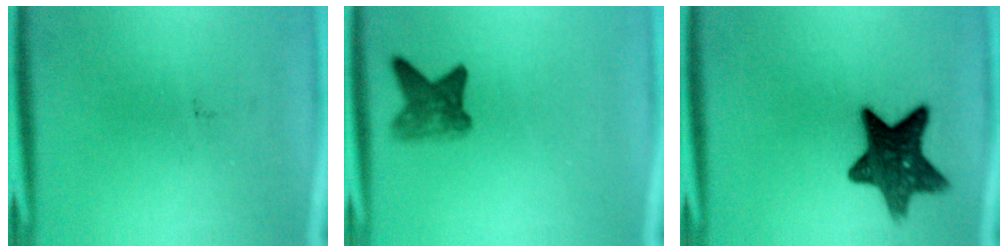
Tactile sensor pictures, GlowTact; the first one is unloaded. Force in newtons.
{"total": 4.2}
{"total": 12.0}